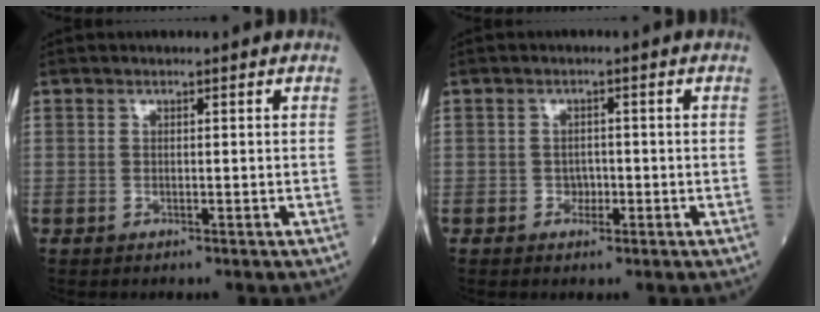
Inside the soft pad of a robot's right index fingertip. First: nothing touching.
{"total": 1.6, "force": [-0.6, 1.3, 0.8], "torque": [-0.007, 0.006, -0.007]}